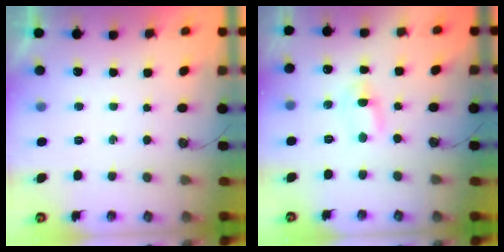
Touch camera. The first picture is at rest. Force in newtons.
{"total": 1.7, "press": 1.7, "slide": 0.1}